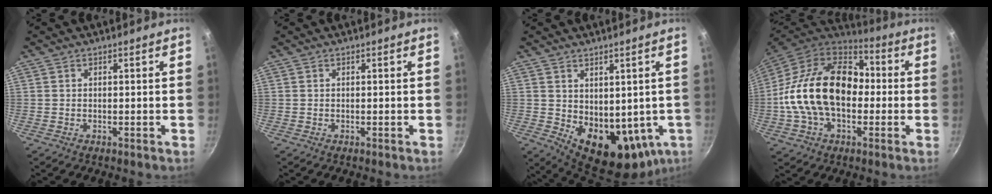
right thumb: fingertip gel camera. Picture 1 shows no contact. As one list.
[{"total": 0.0}, {"total": 14.8, "force": [-0.2, 9.9, 11.0], "torque": [-0.134, -0.024, 0.030]}, {"total": 23.7, "force": [-1.0, 15.8, 17.7], "torque": [-0.290, 0.046, -0.030]}]